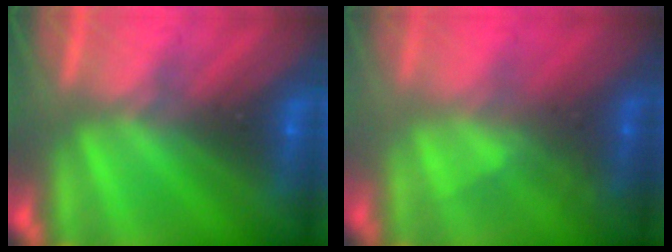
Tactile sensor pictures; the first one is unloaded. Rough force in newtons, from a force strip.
{"total": 2.4}